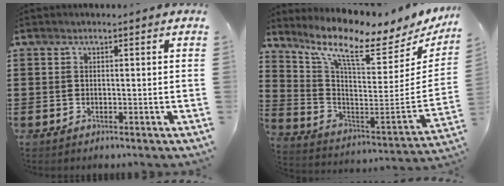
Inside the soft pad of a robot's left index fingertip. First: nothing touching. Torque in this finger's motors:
{"motor_torque": [1.26, -0.87, 0.38, 0.21]}